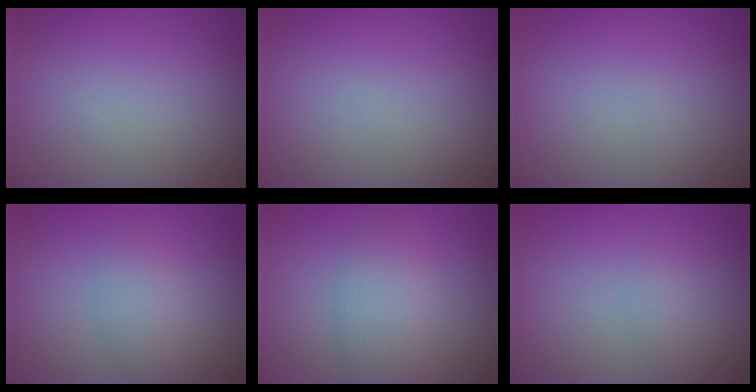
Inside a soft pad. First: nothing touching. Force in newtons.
{"total": 0.0}
{"total": 0.0}
{"total": 3.0, "press": 3.0, "slide": 0.2}
{"total": 4.6, "press": 4.6, "slide": 0.3}
{"total": 1.1, "press": 1.1, "slide": 0.1}